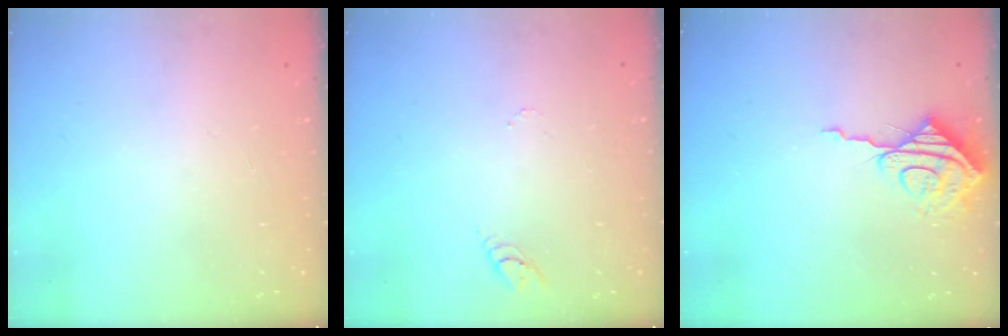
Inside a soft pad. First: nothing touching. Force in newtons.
{"total": 2.7, "press": 2.7, "slide": 0.2}
{"total": 9.7, "press": 9.7, "slide": 1.0}